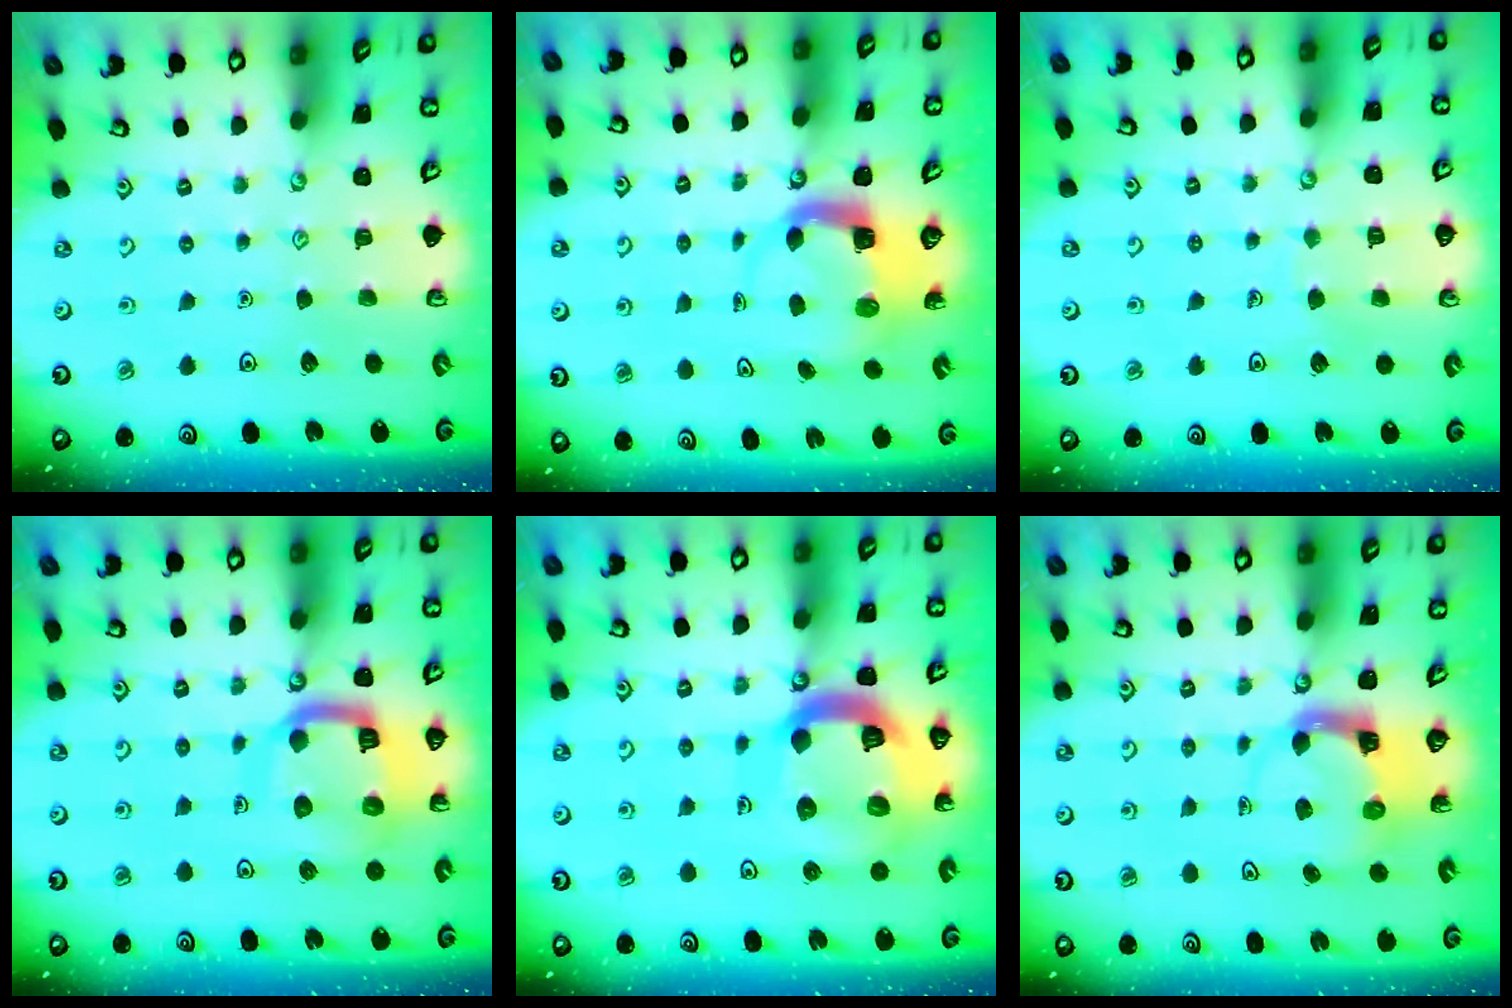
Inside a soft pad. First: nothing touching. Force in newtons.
{"total": 5.6, "press": 5.5, "slide": 1.0}
{"total": 3.4, "press": 3.4, "slide": 0.1}
{"total": 13.8, "press": 13.7, "slide": 1.4}
{"total": 20.6, "press": 20.4, "slide": 2.4}
{"total": 3.8, "press": 3.8, "slide": 0.5}